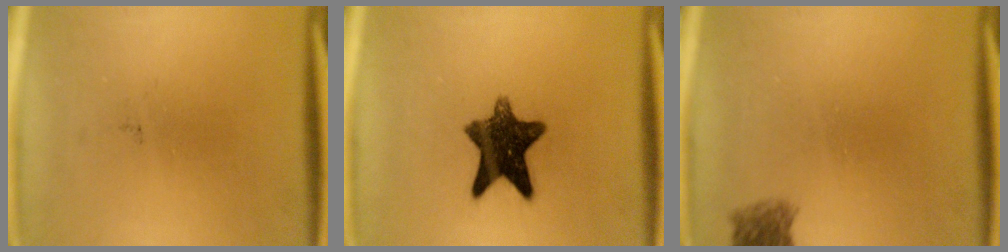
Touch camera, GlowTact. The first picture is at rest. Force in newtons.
{"total": 10.8}
{"total": 2.6}